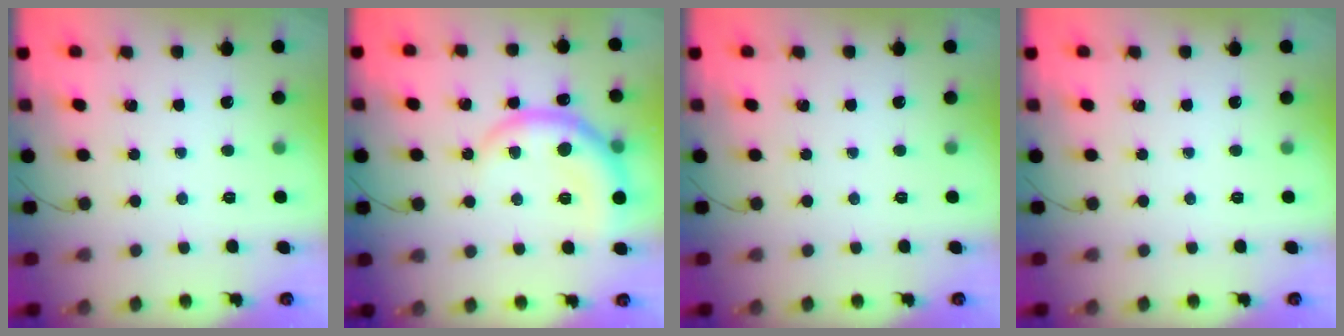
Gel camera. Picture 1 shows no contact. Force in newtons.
{"total": 12.2, "press": 12.2, "slide": 0.5}
{"total": 0.0}
{"total": 0.0}